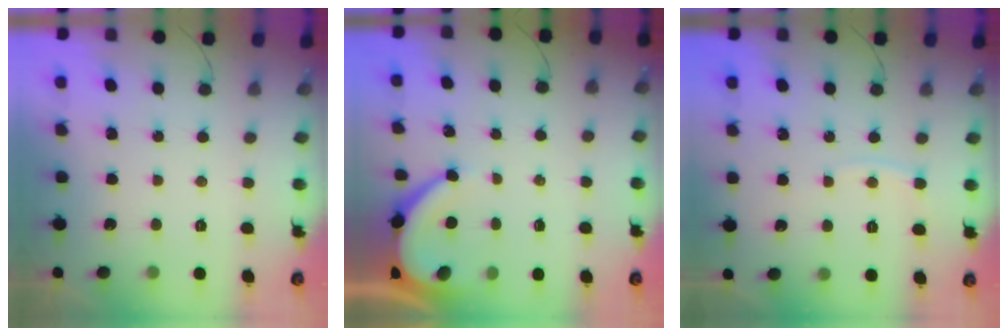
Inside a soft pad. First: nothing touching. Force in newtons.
{"total": 6.0, "press": 6.0, "slide": 0.5}
{"total": 3.2, "press": 3.2, "slide": 0.1}